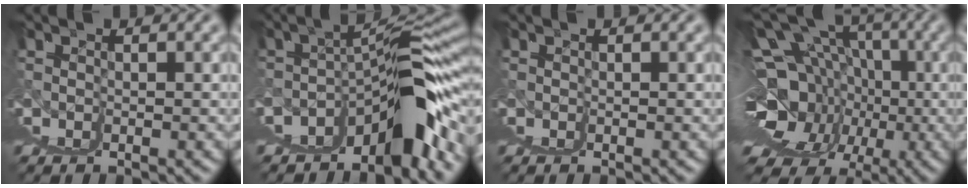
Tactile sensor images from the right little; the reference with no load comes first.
{"total": 9.4, "force": [0.2, 0.9, 9.3], "torque": [-0.091, 0.031, 0.010]}
{"total": 0.0}
{"total": 13.8, "force": [4.8, 6.8, 11.0], "torque": [-0.125, 0.013, 0.083]}